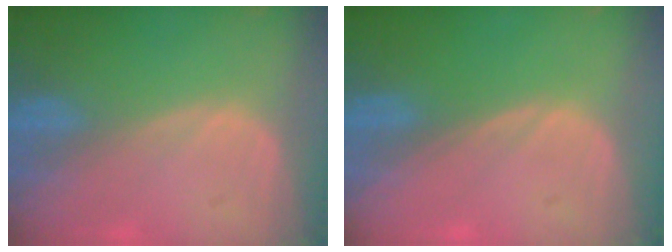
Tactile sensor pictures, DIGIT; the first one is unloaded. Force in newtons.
{"total": 0.0}